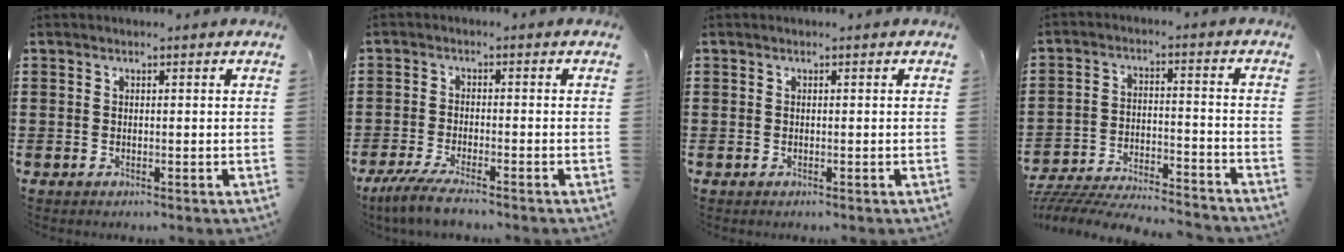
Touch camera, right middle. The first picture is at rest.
{"total": 4.4, "force": [-3.7, 0.1, 2.3], "torque": [-0.061, -0.016, -0.073]}
{"total": 0.0}
{"total": 6.3, "force": [-6.2, 0.4, 1.2], "torque": [-0.026, 0.003, -0.124]}